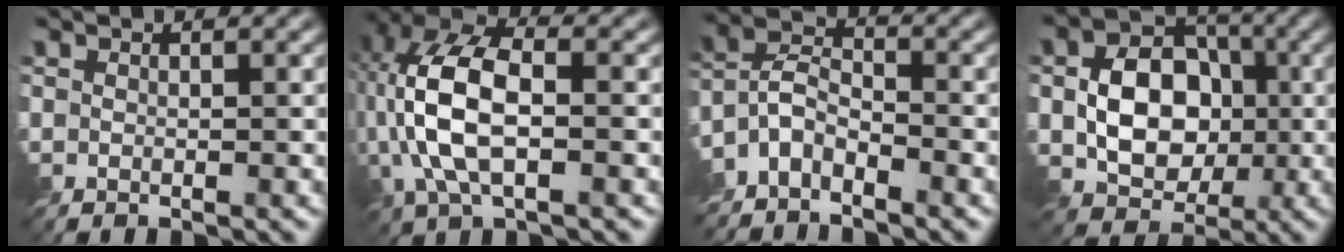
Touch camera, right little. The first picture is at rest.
{"total": 9.7, "force": [-0.2, 4.9, 8.3], "torque": [-0.190, 0.015, -0.007]}
{"total": 4.5, "force": [-3.6, 1.6, 2.1], "torque": [-0.041, 0.004, -0.082]}
{"total": 6.9, "force": [-0.4, 5.2, 4.5], "torque": [-0.074, 0.005, -0.008]}